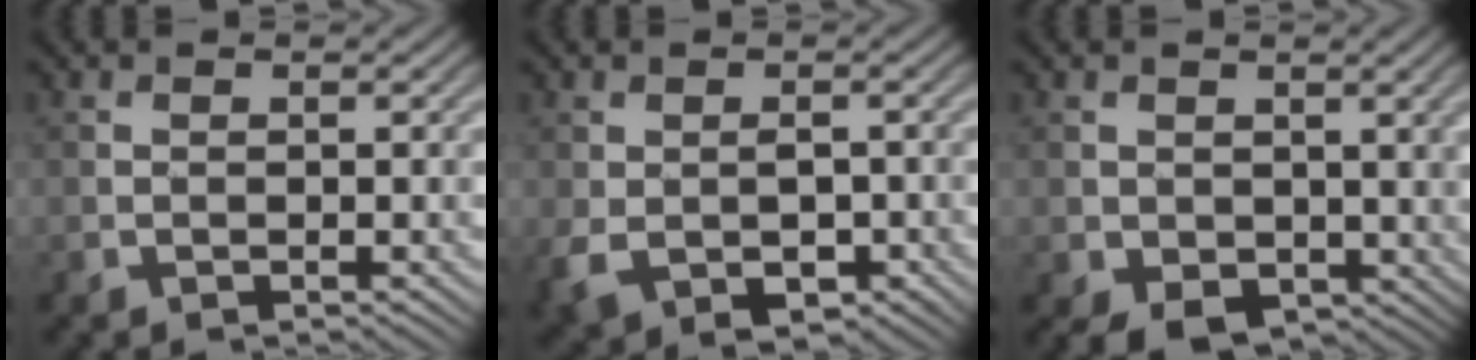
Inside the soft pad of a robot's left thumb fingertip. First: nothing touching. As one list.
[{"total": 6.7, "force": [-2.2, 4.9, 4.1], "torque": [-0.087, -0.031, -0.023]}, {"total": 4.6, "force": [-0.9, 3.5, 2.9], "torque": [-0.062, -0.024, -0.009]}]